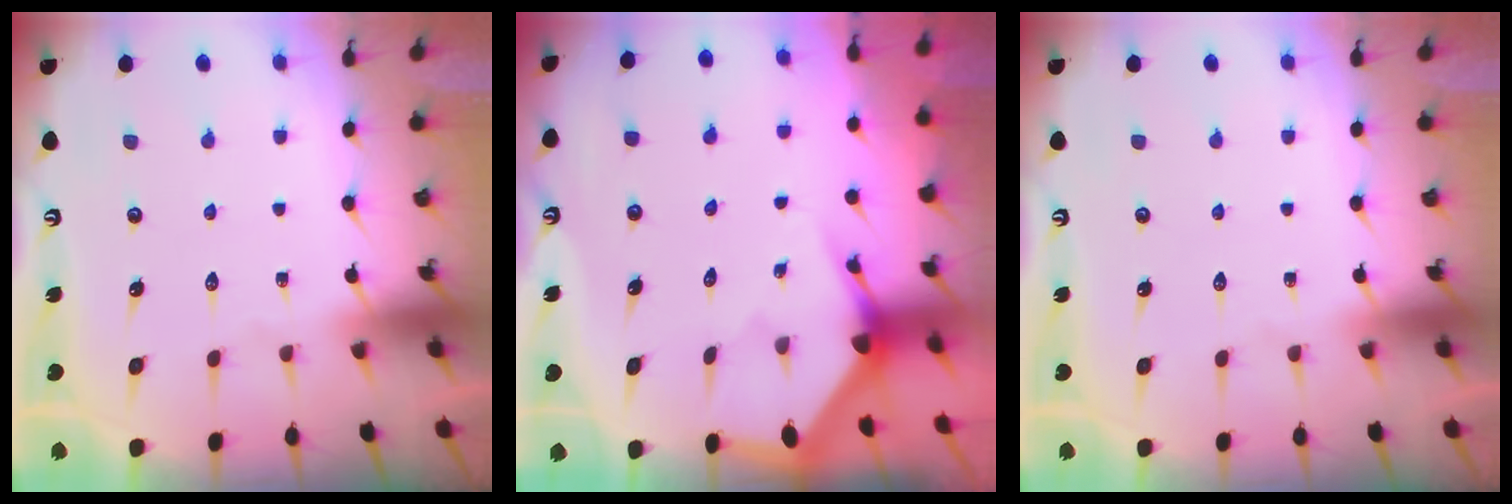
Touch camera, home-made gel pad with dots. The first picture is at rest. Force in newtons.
{"total": 2.8, "press": 2.8, "slide": 0.2}
{"total": 0.0}